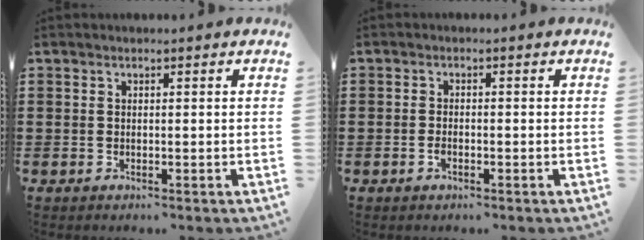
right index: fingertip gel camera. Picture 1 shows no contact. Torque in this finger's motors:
{"motor_torque": [1.06, 1.07, 0.16, 0.02]}